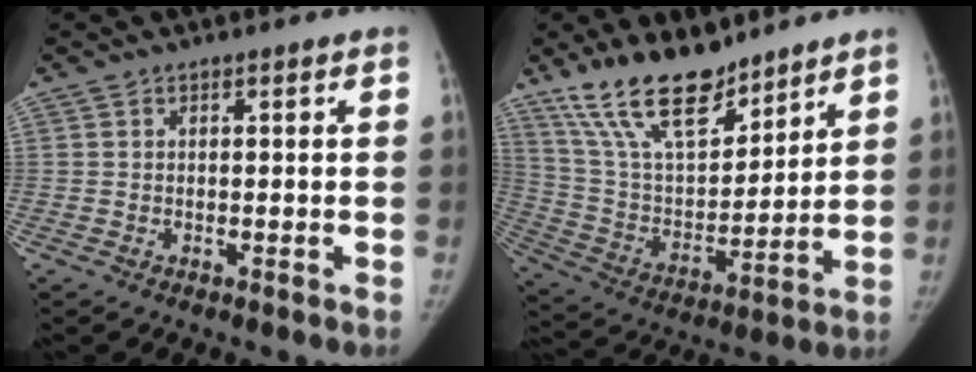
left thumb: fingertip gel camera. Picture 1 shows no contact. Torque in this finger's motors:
{"motor_torque": [0.76, -0.34, 1.54, -1.24, 0.42]}